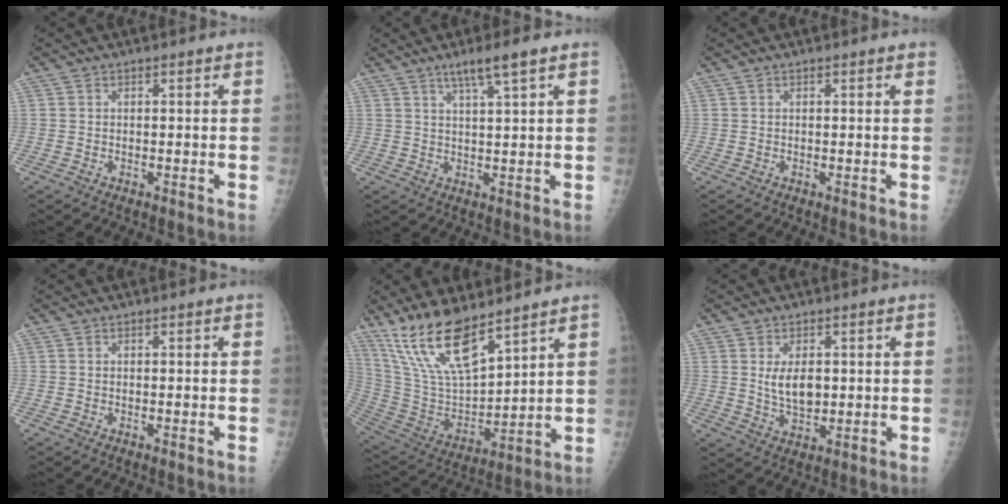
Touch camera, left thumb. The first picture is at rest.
{"total": 5.4, "force": [3.4, 0.0, 4.2], "torque": [-0.077, -0.011, 0.062]}
{"total": 0.8, "force": [0.5, 0.1, 0.6], "torque": [-0.006, 0.002, 0.004]}
{"total": 0.0}
{"total": 16.5, "force": [12.1, 4.9, 10.1], "torque": [-0.176, -0.058, 0.250]}
{"total": 5.9, "force": [1.0, 3.5, 4.6], "torque": [-0.065, -0.012, 0.024]}